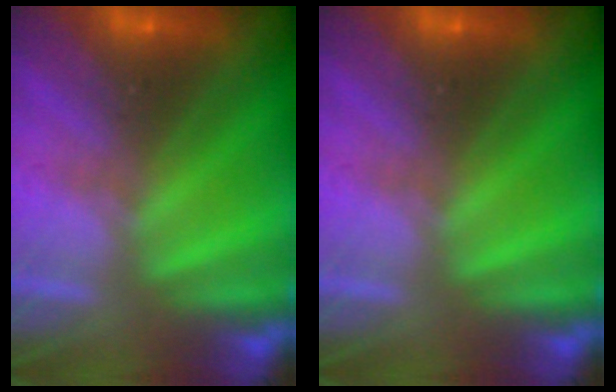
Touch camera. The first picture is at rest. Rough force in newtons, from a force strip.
{"total": 0.0}